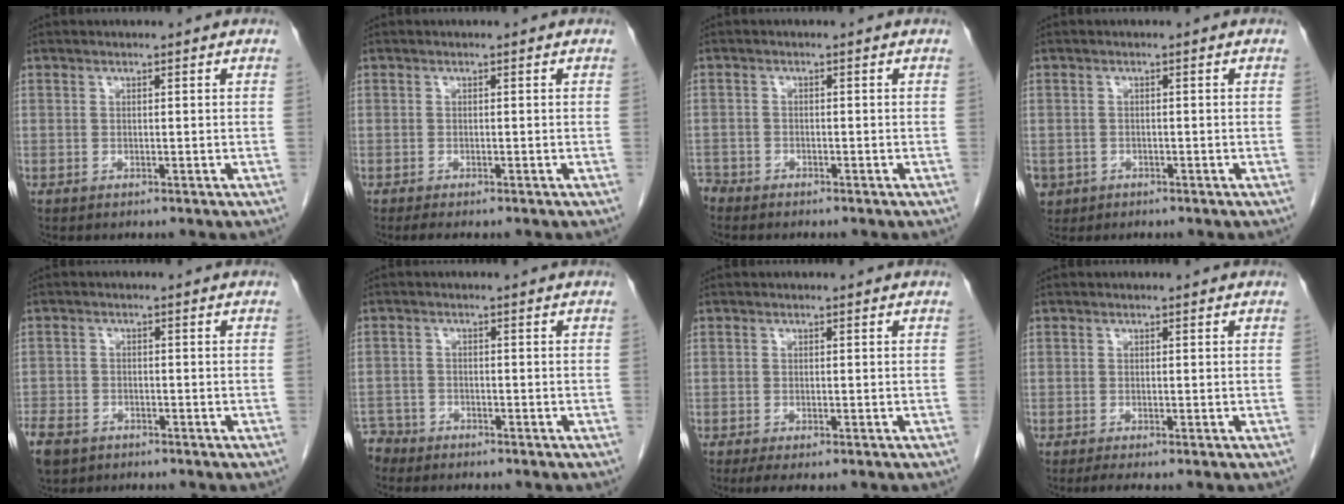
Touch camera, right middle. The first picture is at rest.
{"total": 2.4, "force": [-1.9, 0.5, 1.3], "torque": [-0.019, -0.007, -0.024]}
{"total": 3.0, "force": [-2.7, 1.1, 0.2], "torque": [-0.002, -0.002, -0.049]}
{"total": 3.1, "force": [-1.6, 2.7, 0.5], "torque": [-0.007, 0.002, -0.024]}
{"total": 7.3, "force": [-5.0, 4.5, 2.9], "torque": [-0.071, -0.006, -0.082]}
{"total": 3.6, "force": [-3.3, 1.4, -0.6], "torque": [0.010, -0.002, -0.066]}
{"total": 3.2, "force": [-2.2, 0.9, 2.1], "torque": [-0.033, -0.008, -0.031]}
{"total": 1.2, "force": [-0.9, -0.1, 0.8], "torque": [-0.021, -0.005, -0.018]}